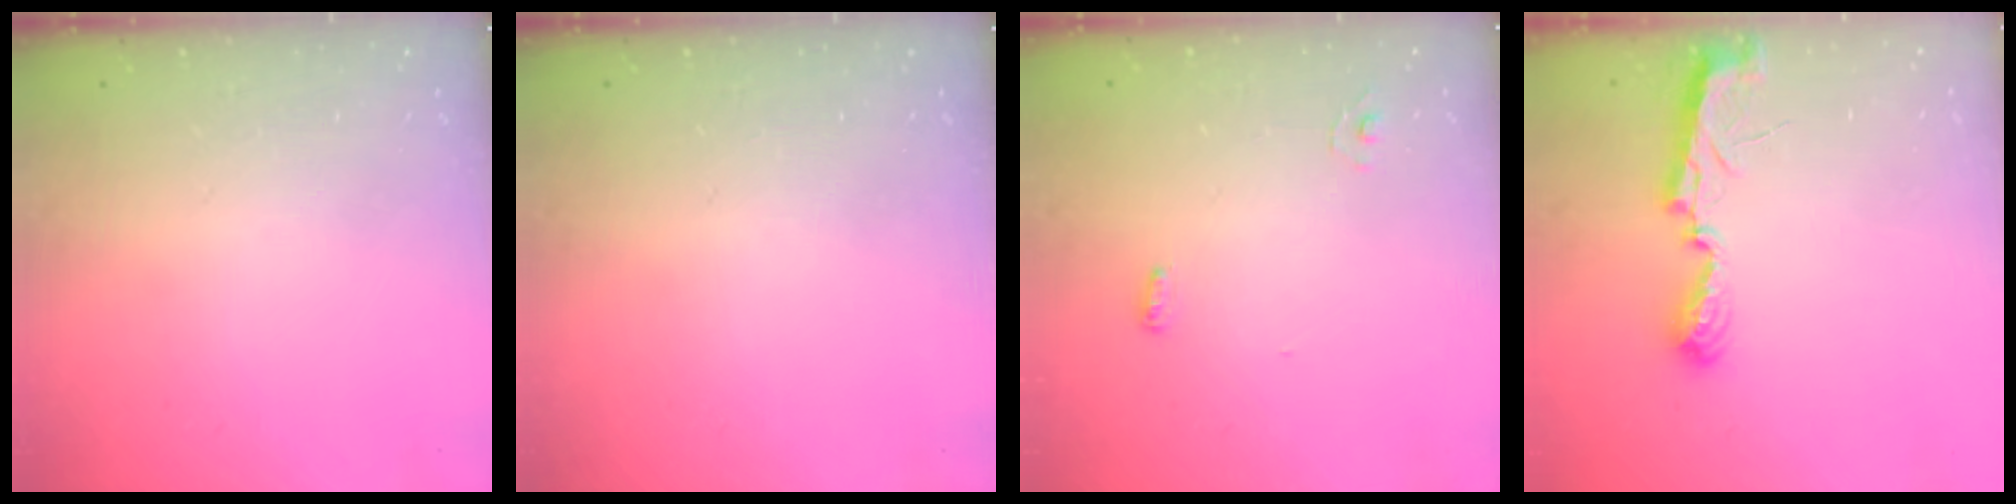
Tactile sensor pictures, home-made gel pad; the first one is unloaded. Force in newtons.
{"total": 0.0}
{"total": 4.4, "press": 3.9, "slide": 2.1}
{"total": 7.2, "press": 7.2, "slide": 0.1}